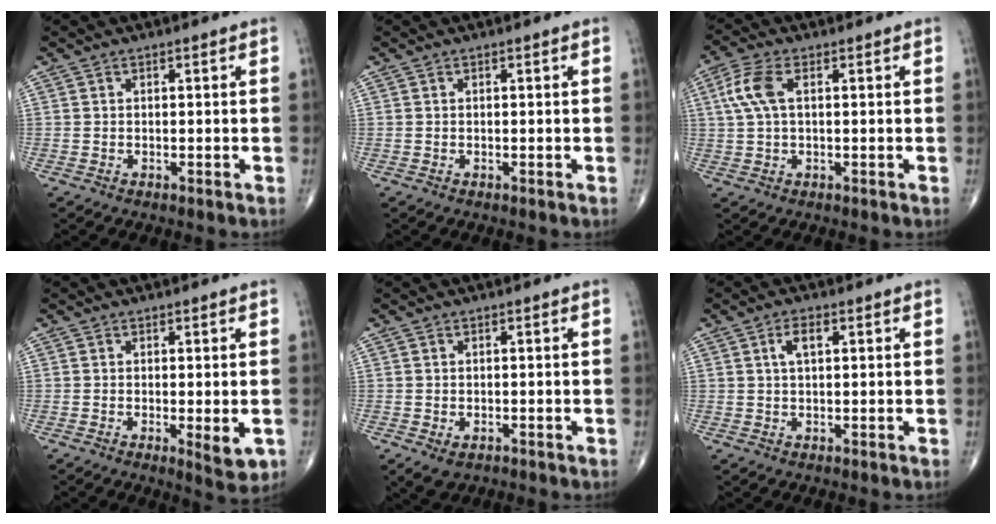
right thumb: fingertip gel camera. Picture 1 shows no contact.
{"total": 0.0}
{"total": 6.2, "force": [1.4, 2.8, 5.3], "torque": [-0.138, 0.016, 0.028]}
{"total": 4.5, "force": [-0.9, 1.5, 4.1], "torque": [-0.054, -0.012, -0.010]}
{"total": 2.8, "force": [-0.9, 1.9, 1.8], "torque": [-0.029, -0.006, -0.004]}
{"total": 3.5, "force": [1.3, 1.6, 2.9], "torque": [-0.052, 0.004, 0.024]}